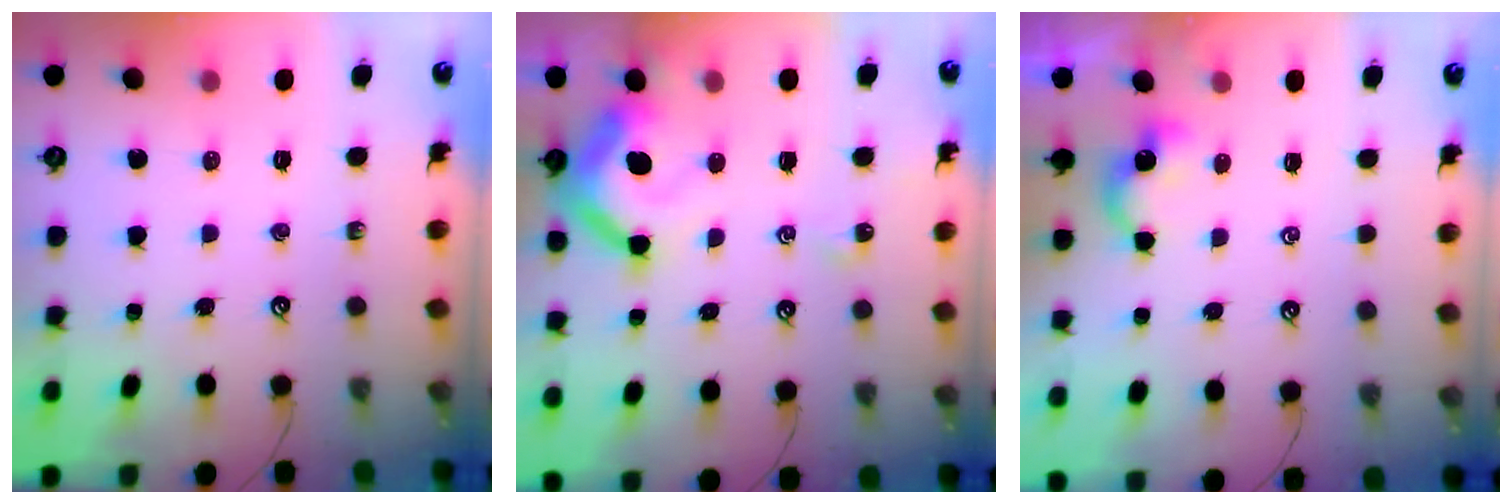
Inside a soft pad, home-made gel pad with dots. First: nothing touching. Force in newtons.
{"total": 12.8, "press": 12.8, "slide": 1.5}
{"total": 2.5, "press": 2.5, "slide": 0.3}